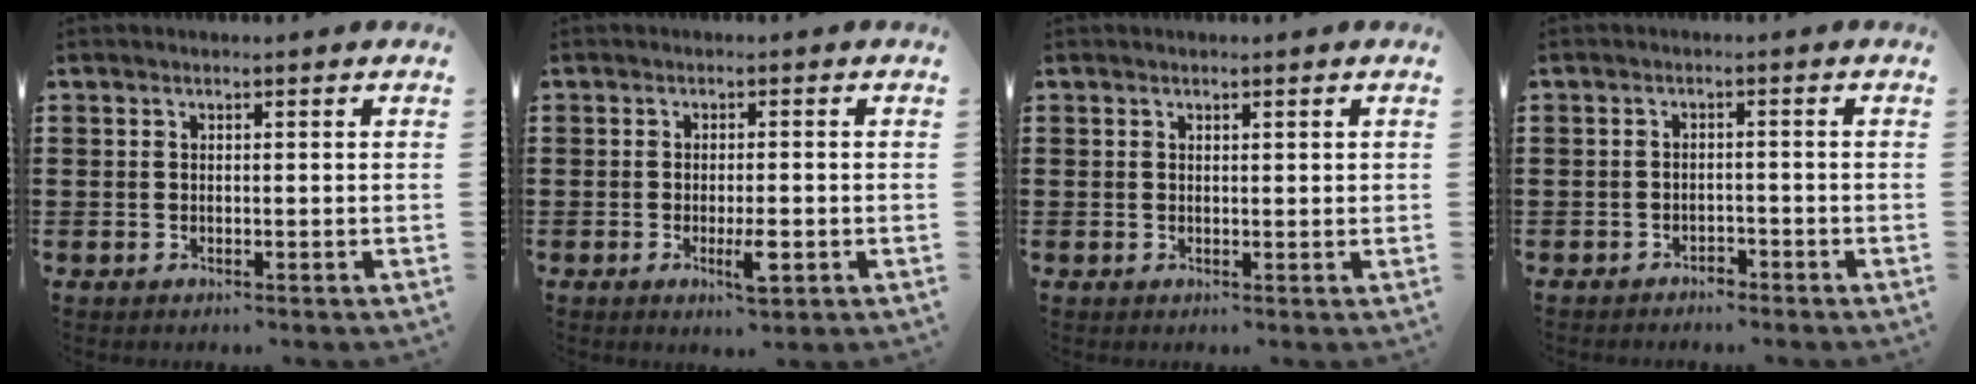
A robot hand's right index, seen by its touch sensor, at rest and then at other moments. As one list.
[{"total": 3.9, "force": [-1.3, 1.0, 3.6], "torque": [-0.064, -0.004, -0.024]}, {"total": 0.6, "force": [0.4, 0.3, 0.4], "torque": [-0.008, 0.001, 0.008]}, {"total": 1.7, "force": [-1.7, 0.5, -0.1], "torque": [-0.005, 0.002, -0.038]}]